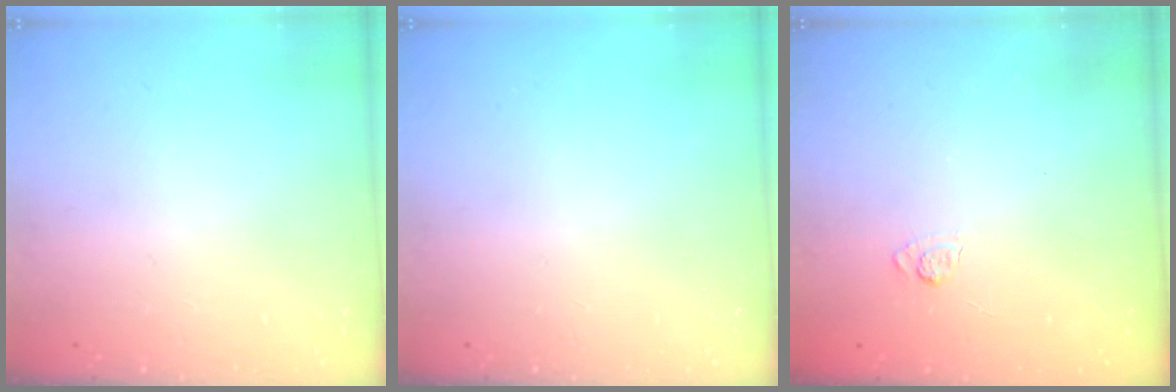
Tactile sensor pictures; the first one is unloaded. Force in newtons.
{"total": 0.0}
{"total": 2.2, "press": 1.8, "slide": 1.3}